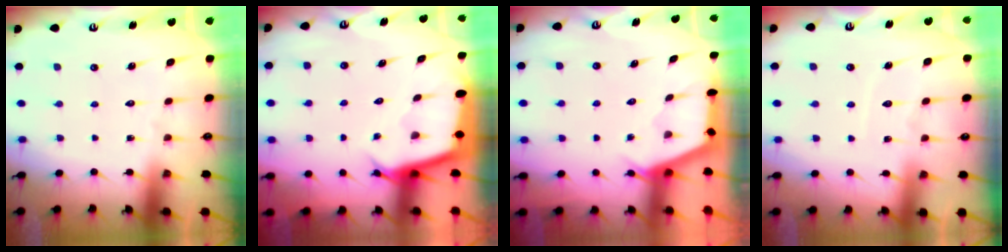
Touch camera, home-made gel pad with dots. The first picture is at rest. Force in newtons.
{"total": 2.7, "press": 2.7, "slide": 0.0}
{"total": 2.9, "press": 2.9, "slide": 0.3}
{"total": 4.9, "press": 4.9, "slide": 0.3}